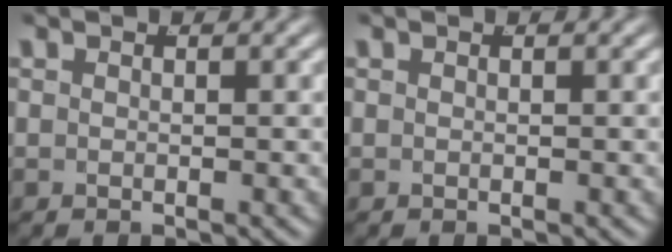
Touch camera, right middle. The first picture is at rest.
{"total": 0.0}